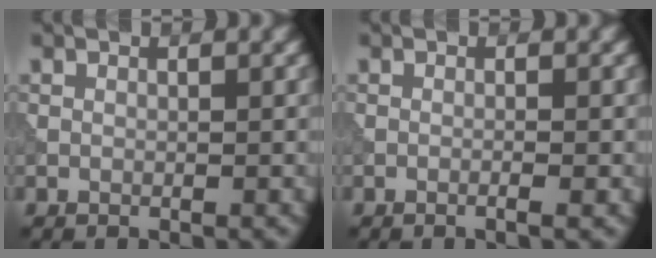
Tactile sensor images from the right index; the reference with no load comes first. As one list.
[{"total": 1.2, "force": [-0.3, 0.2, 1.1], "torque": [-0.013, -0.003, -0.012]}]